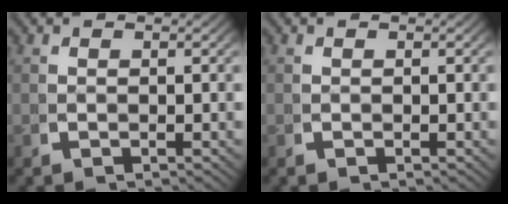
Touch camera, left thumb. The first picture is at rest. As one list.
[{"total": 0.0}]